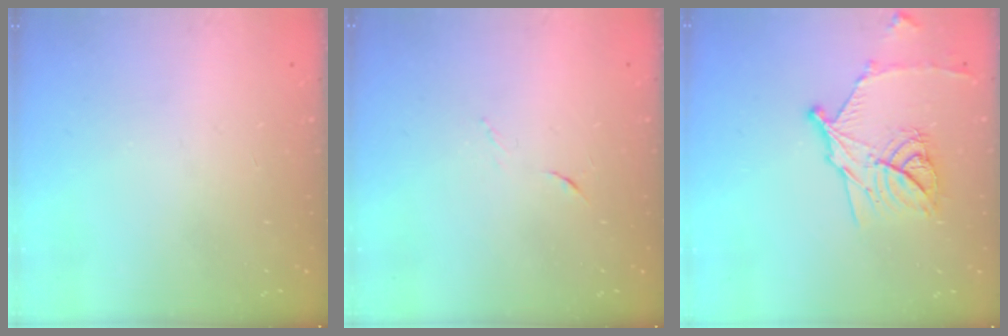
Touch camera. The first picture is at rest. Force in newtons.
{"total": 4.1, "press": 4.0, "slide": 1.1}
{"total": 14.9, "press": 14.9, "slide": 0.8}